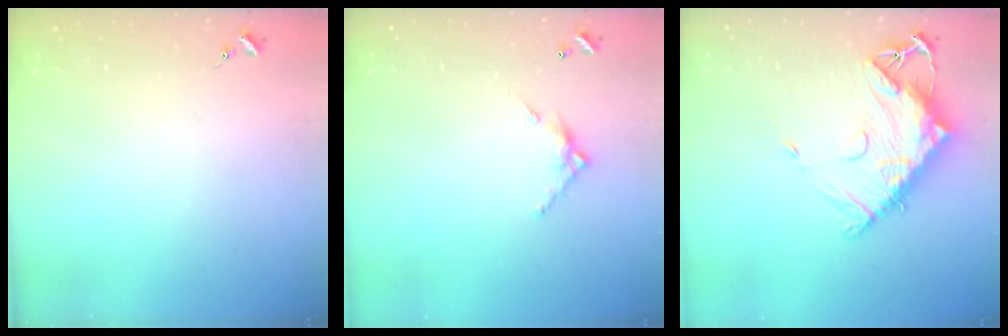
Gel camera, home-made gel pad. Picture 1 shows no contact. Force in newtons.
{"total": 6.7, "press": 6.7, "slide": 0.4}
{"total": 14.5, "press": 14.4, "slide": 1.4}